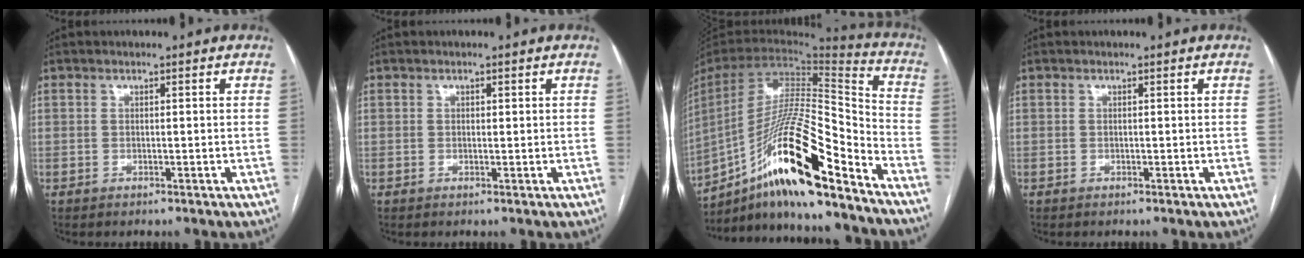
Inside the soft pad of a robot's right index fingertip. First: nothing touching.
{"total": 0.6, "force": [0.3, 0.3, 0.4], "torque": [-0.007, 0.000, 0.003]}
{"total": 23.5, "force": [-15.2, 2.4, 17.8], "torque": [-0.324, -0.007, -0.270]}
{"total": 0.0}